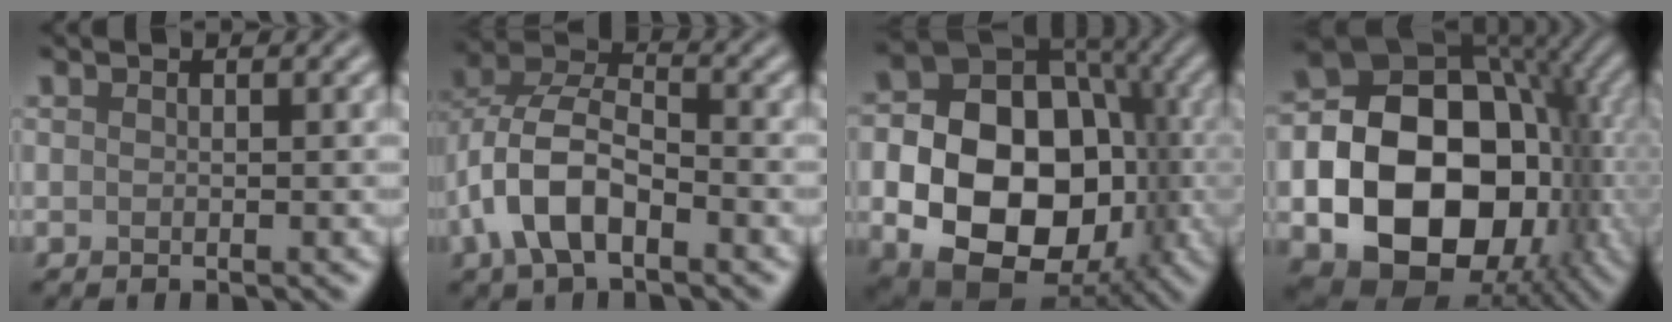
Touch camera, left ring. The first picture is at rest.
{"total": 7.2, "force": [-2.6, 3.9, 5.5], "torque": [-0.112, 0.009, -0.059]}
{"total": 16.9, "force": [-2.8, 12.7, 10.8], "torque": [-0.143, -0.029, -0.044]}
{"total": 19.2, "force": [-4.1, 14.5, 11.8], "torque": [-0.169, -0.027, -0.077]}